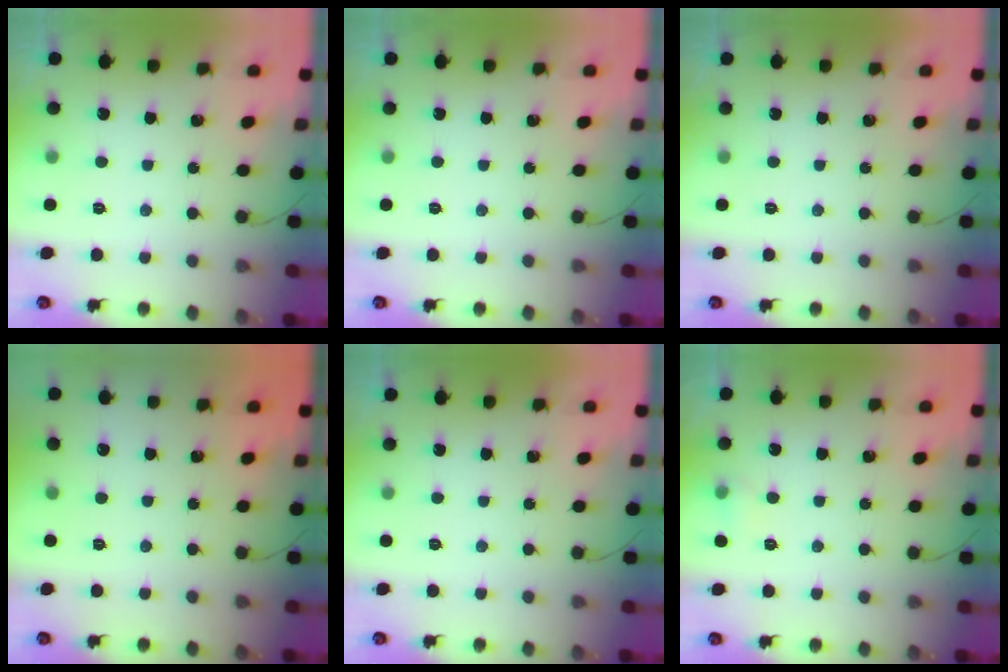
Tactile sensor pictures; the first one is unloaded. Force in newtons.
{"total": 0.0}
{"total": 0.0}
{"total": 0.0}
{"total": 0.0}
{"total": 3.8, "press": 3.7, "slide": 0.9}